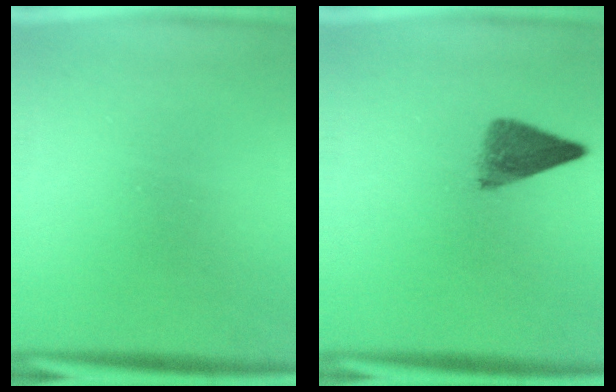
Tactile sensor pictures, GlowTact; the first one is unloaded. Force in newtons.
{"total": 4.8}